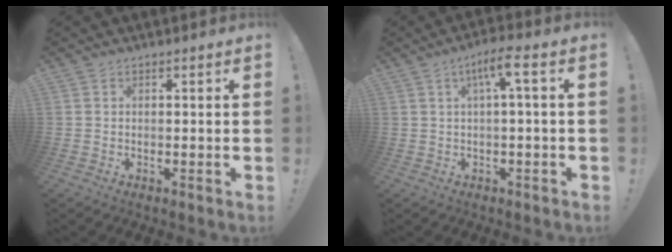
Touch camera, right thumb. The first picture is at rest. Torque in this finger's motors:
{"motor_torque": [0.19, 0.12, 0.12, 0.01, 0.23]}